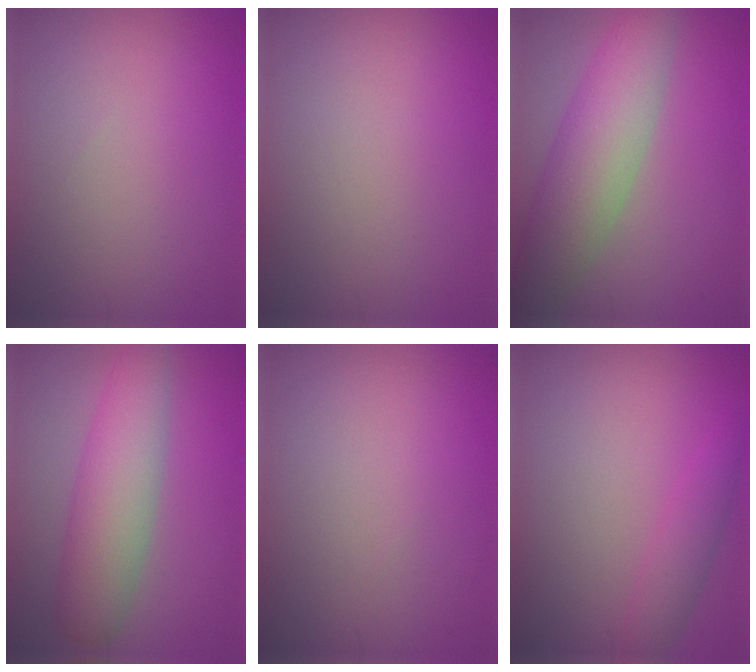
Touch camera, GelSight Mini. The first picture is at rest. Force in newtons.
{"total": 0.0}
{"total": 7.0, "press": 7.0, "slide": 0.4}
{"total": 6.1, "press": 6.1, "slide": 0.4}
{"total": 0.0}
{"total": 2.2, "press": 2.2, "slide": 0.2}